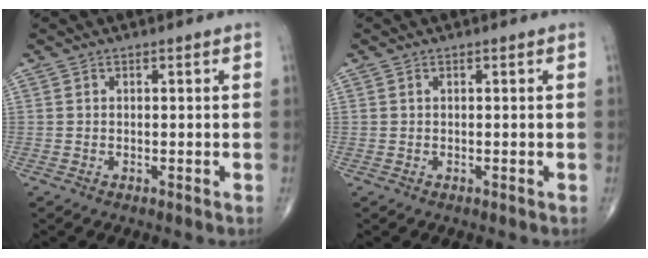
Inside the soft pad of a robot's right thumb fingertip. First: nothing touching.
{"total": 0.0}